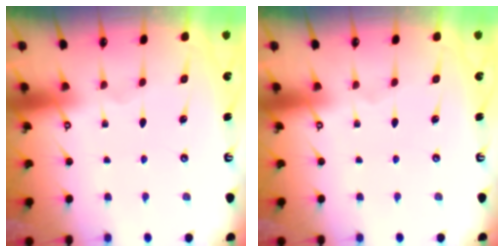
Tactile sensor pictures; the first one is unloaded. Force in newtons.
{"total": 0.0}